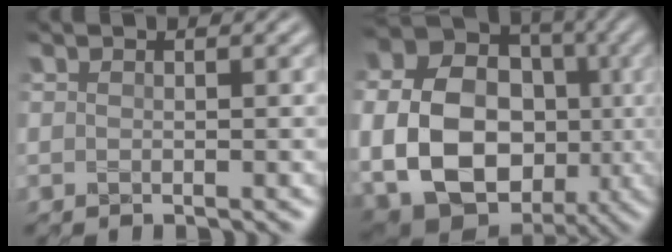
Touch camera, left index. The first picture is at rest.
{"total": 15.7, "force": [-1.8, 12.4, 9.4], "torque": [-0.174, -0.016, -0.028]}